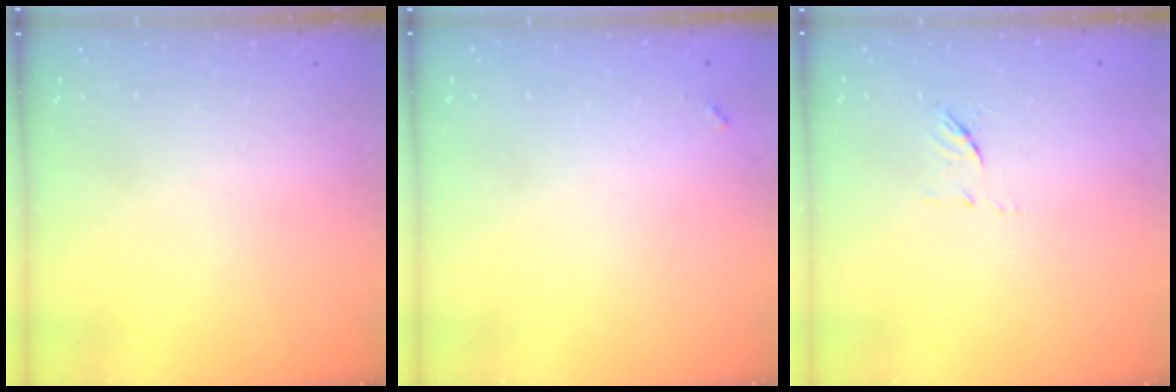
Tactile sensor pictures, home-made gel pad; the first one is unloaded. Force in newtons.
{"total": 3.5, "press": 3.5, "slide": 0.2}
{"total": 6.8, "press": 6.6, "slide": 1.2}